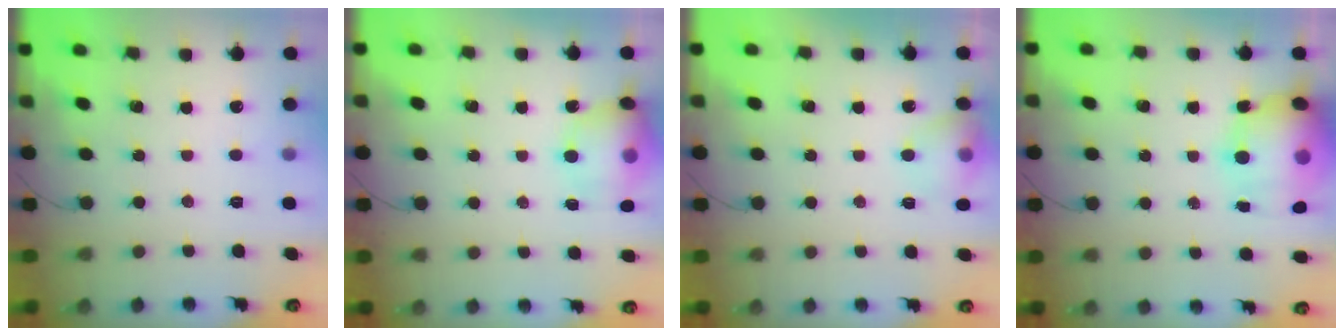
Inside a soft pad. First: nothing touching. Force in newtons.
{"total": 15.0, "press": 13.8, "slide": 5.7}
{"total": 10.6, "press": 10.5, "slide": 1.6}
{"total": 17.9, "press": 17.4, "slide": 4.2}